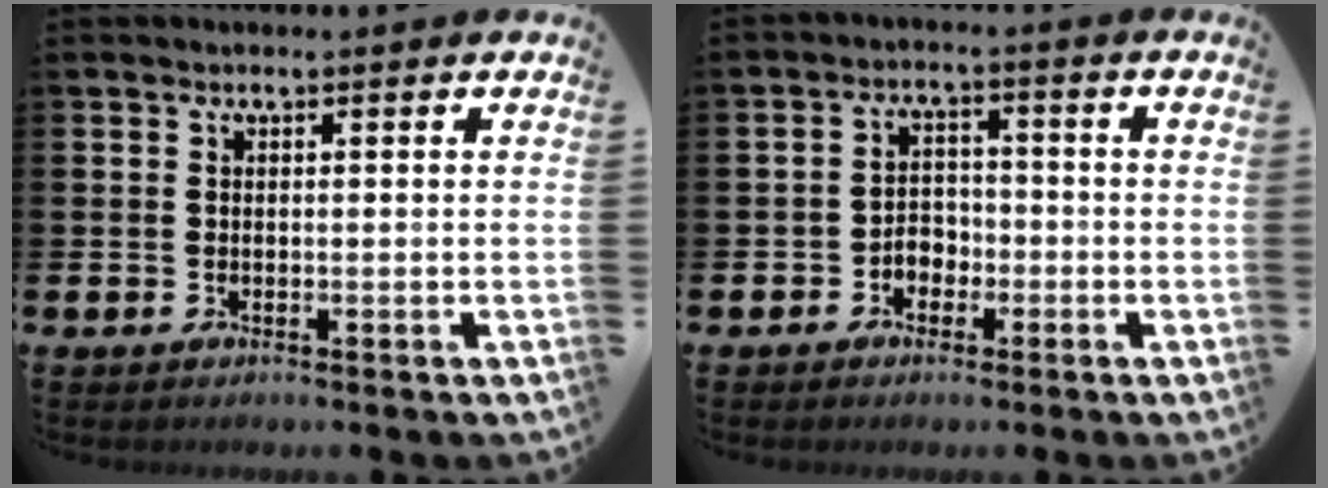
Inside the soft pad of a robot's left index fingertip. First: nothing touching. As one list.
[{"total": 3.0, "force": [-1.7, 2.3, 1.0], "torque": [-0.022, 0.005, -0.040]}]